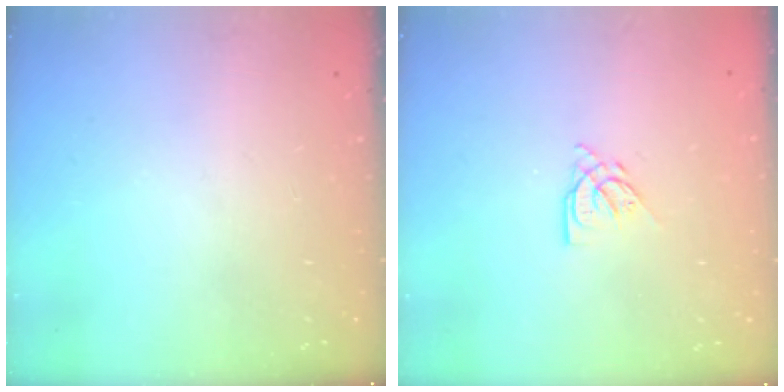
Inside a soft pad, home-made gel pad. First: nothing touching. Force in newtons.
{"total": 5.0, "press": 5.0, "slide": 0.5}